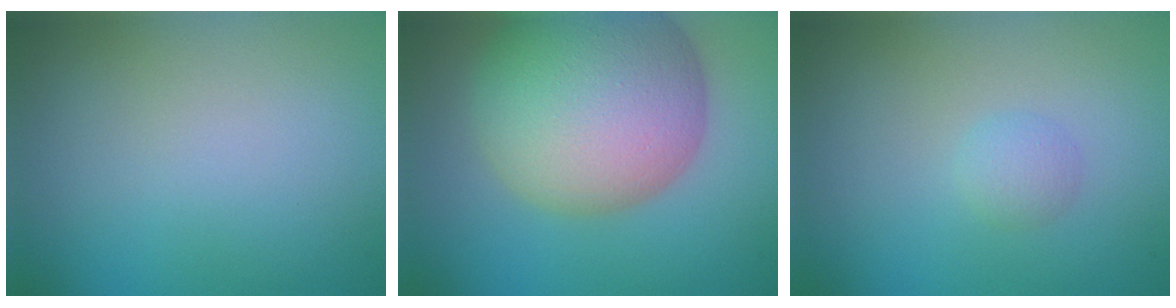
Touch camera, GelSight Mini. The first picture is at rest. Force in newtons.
{"total": 14.7, "press": 14.7, "slide": 0.9}
{"total": 1.3, "press": 1.3, "slide": 0.1}